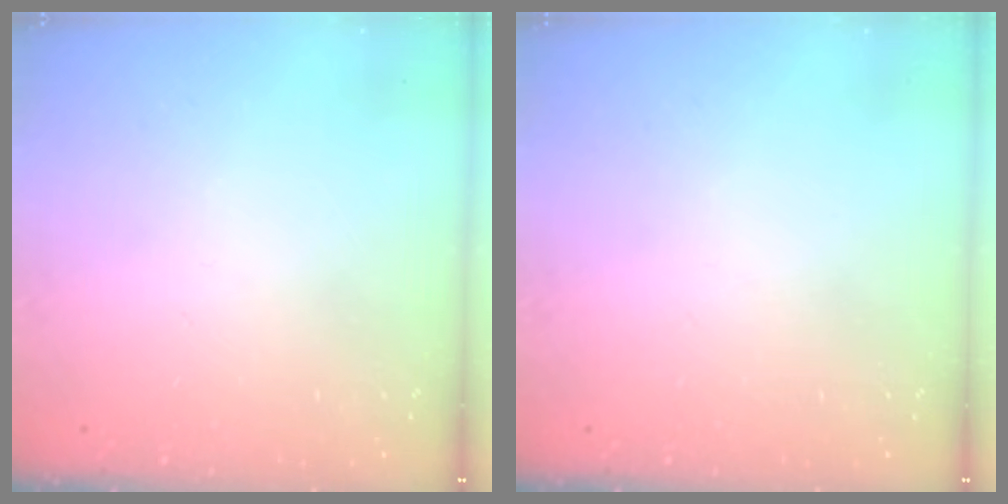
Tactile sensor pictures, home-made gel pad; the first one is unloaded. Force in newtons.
{"total": 0.0}